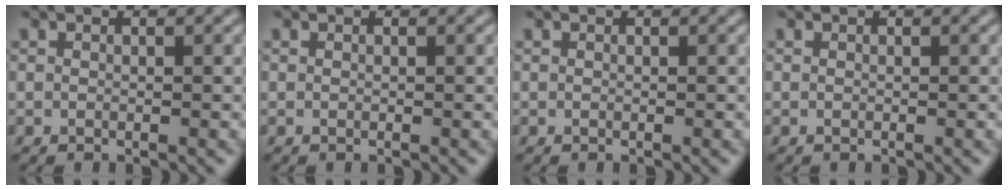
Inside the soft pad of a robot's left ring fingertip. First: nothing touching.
{"total": 0.0}
{"total": 0.0}
{"total": 0.0}